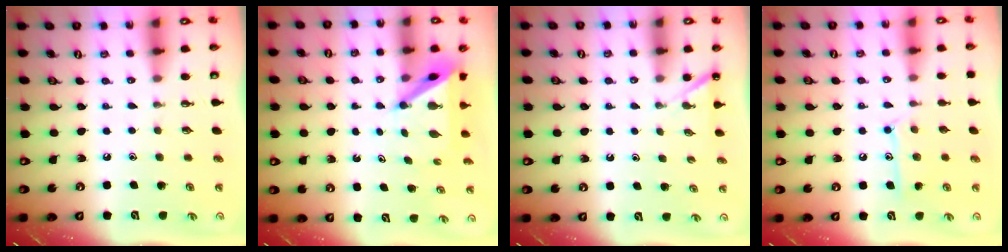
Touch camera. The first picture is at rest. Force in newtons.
{"total": 6.0, "press": 5.9, "slide": 0.6}
{"total": 2.3, "press": 2.3, "slide": 0.2}
{"total": 11.2, "press": 11.2, "slide": 0.6}